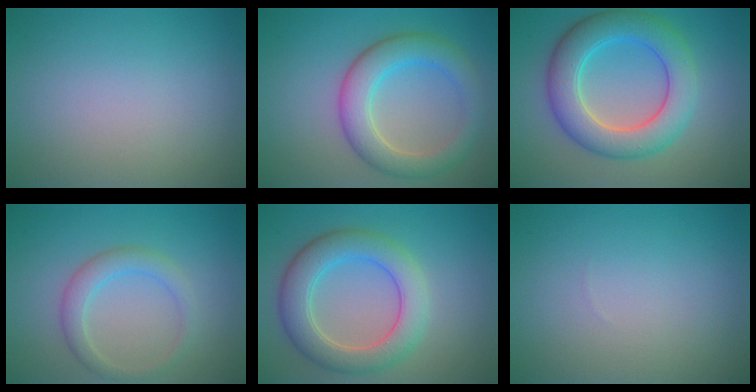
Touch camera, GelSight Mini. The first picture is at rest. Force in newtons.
{"total": 5.4, "press": 5.4, "slide": 0.3}
{"total": 7.3, "press": 7.3, "slide": 0.3}
{"total": 2.5, "press": 2.5, "slide": 0.2}
{"total": 5.9, "press": 5.9, "slide": 0.3}
{"total": 0.0}